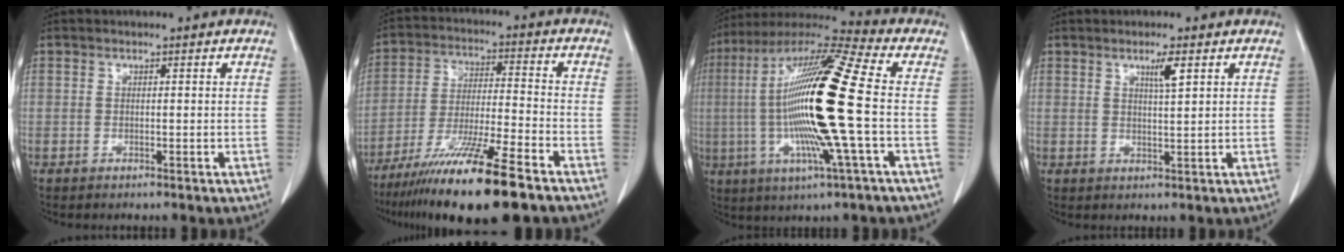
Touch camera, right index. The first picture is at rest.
{"total": 16.1, "force": [-11.2, 0.2, 11.7], "torque": [-0.212, -0.047, -0.196]}
{"total": 22.1, "force": [-1.5, 0.8, 22.0], "torque": [-0.449, -0.003, -0.045]}
{"total": 2.9, "force": [1.5, 0.0, 2.5], "torque": [-0.045, -0.005, 0.026]}